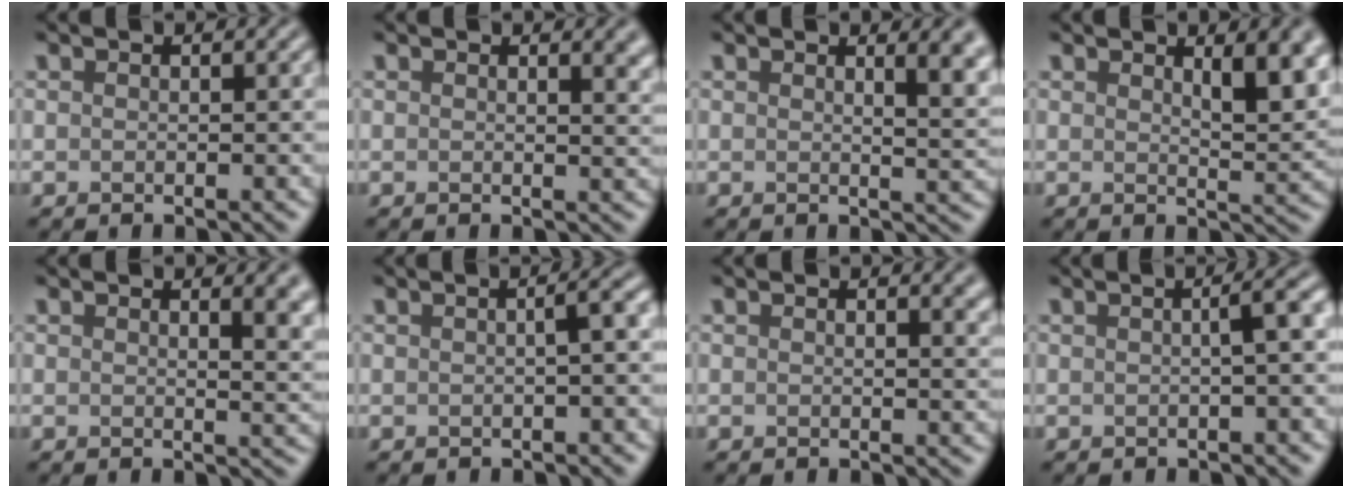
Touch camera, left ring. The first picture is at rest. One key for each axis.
{"total": 2.4, "fx": 1.4, "fy": 1.0, "fz": 1.7, "tx": -0.007, "ty": 0.000, "tz": 0.019}
{"total": 4.7, "fx": 2.2, "fy": 1.9, "fz": 3.7, "tx": -0.020, "ty": 0.004, "tz": 0.026}
{"total": 4.8, "fx": 2.1, "fy": 1.6, "fz": 4.0, "tx": -0.051, "ty": -0.005, "tz": 0.035}
{"total": 4.3, "fx": 2.2, "fy": 1.9, "fz": 3.3, "tx": -0.018, "ty": 0.002, "tz": 0.028}
{"total": 2.5, "fx": 0.0, "fy": 0.8, "fz": 2.4, "tx": -0.023, "ty": 0.013, "tz": -0.003}
{"total": 1.6, "fx": 1.0, "fy": 0.6, "fz": 1.1, "tx": -0.004, "ty": 0.001, "tz": 0.013}
{"total": 2.9, "fx": 0.2, "fy": 0.8, "fz": 2.8, "tx": -0.028, "ty": 0.017, "tz": -0.004}